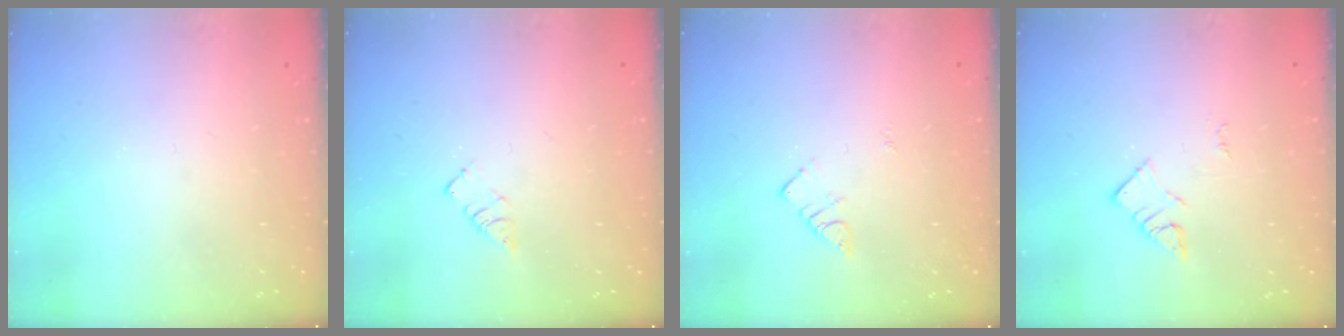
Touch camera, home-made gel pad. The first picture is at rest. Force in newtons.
{"total": 3.2, "press": 3.2, "slide": 0.4}
{"total": 3.9, "press": 3.8, "slide": 0.4}
{"total": 4.2, "press": 4.2, "slide": 0.3}